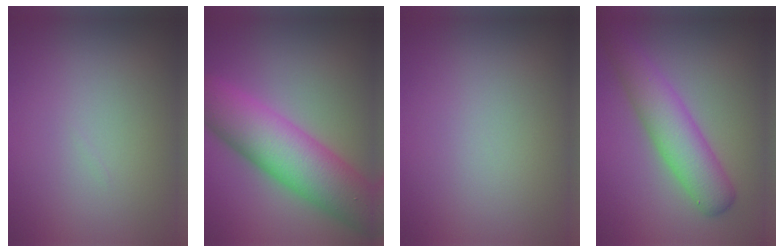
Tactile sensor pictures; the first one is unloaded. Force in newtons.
{"total": 10.6, "press": 10.6, "slide": 0.2}
{"total": 0.0}
{"total": 5.2, "press": 5.2, "slide": 0.1}